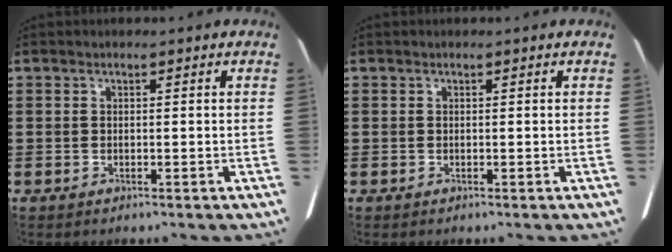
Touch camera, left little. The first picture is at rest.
{"total": 0.0}